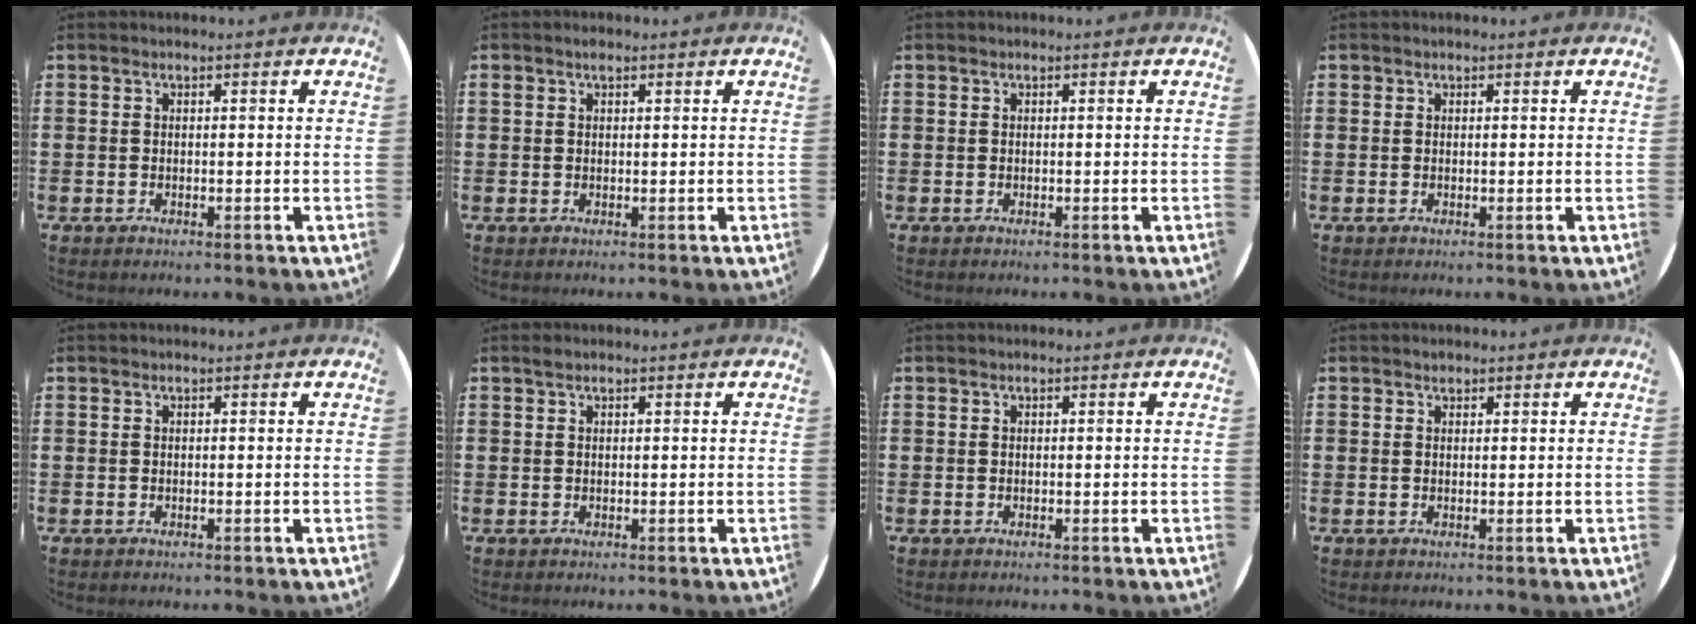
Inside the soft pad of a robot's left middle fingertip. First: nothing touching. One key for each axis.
{"total": 0.9, "fx": 0.6, "fy": 0.5, "fz": 0.4, "tx": -0.002, "ty": 0.000, "tz": 0.009}
{"total": 0.0}
{"total": 0.0}
{"total": 0.0}
{"total": 0.5, "fx": 0.4, "fy": 0.2, "fz": 0.1, "tx": 0.004, "ty": -0.001, "tz": 0.007}
{"total": 0.0}
{"total": 0.7, "fx": 0.6, "fy": 0.3, "fz": 0.1, "tx": 0.005, "ty": -0.001, "tz": 0.009}